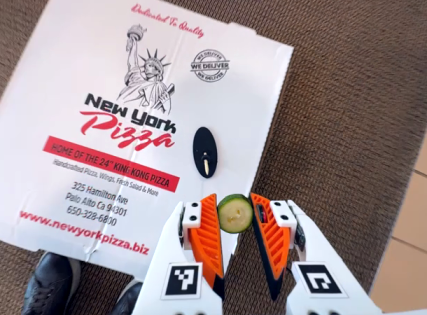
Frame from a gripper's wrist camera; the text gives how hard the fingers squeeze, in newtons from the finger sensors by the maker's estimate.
{"total": 7.9, "left": 7.7, "right": 8.2}